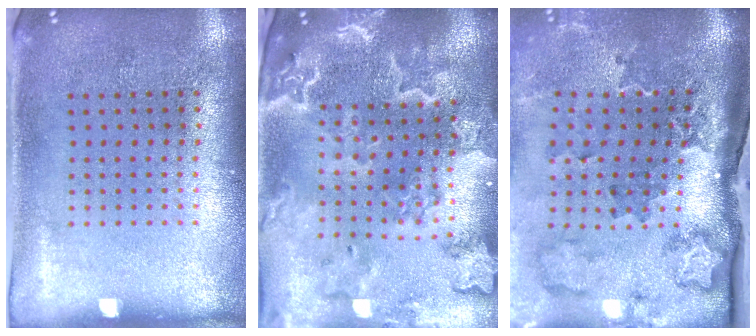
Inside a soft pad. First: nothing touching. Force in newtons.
{"total": 3.8, "press": 3.2, "slide": 1.9}
{"total": 3.0, "press": 2.2, "slide": 2.0}